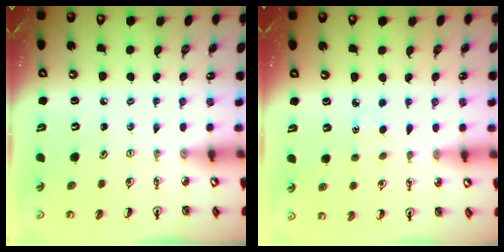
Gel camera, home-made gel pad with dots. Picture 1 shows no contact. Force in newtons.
{"total": 1.5, "press": 1.5, "slide": 0.2}